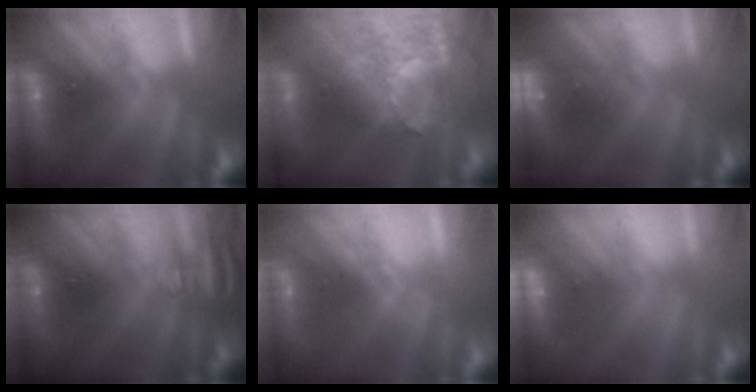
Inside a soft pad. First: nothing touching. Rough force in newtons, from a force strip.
{"total": 9.0}
{"total": 6.7}
{"total": 7.8}
{"total": 2.1}
{"total": 7.2}